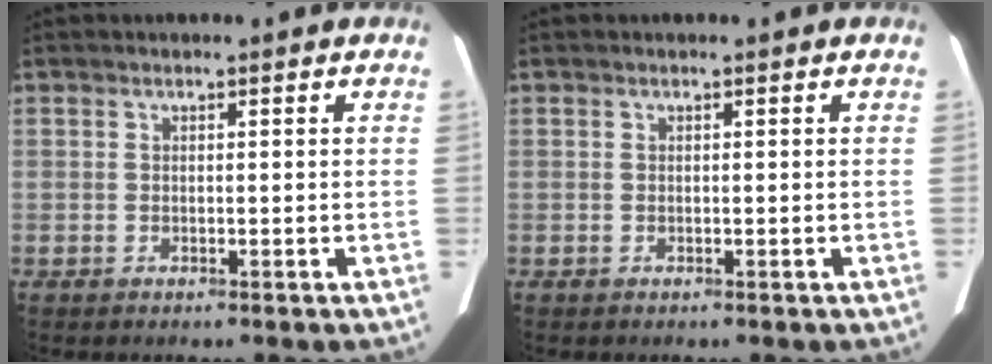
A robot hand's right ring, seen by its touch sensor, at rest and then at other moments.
{"total": 0.0}